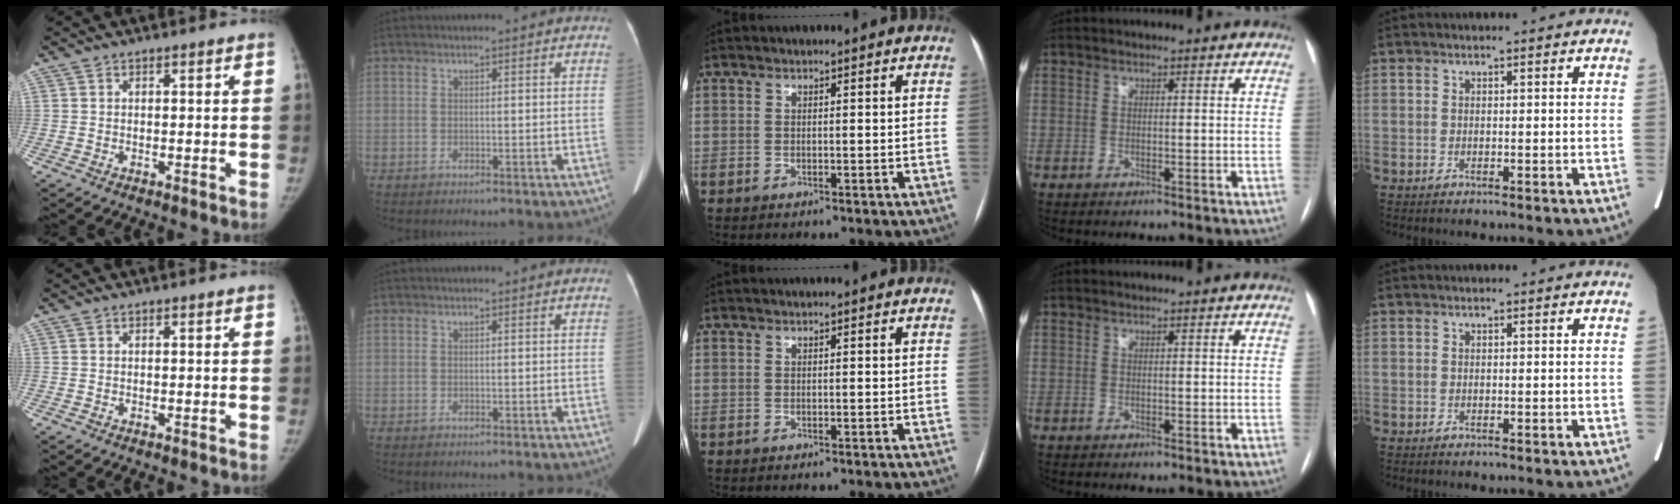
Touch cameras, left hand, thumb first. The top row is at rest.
{}